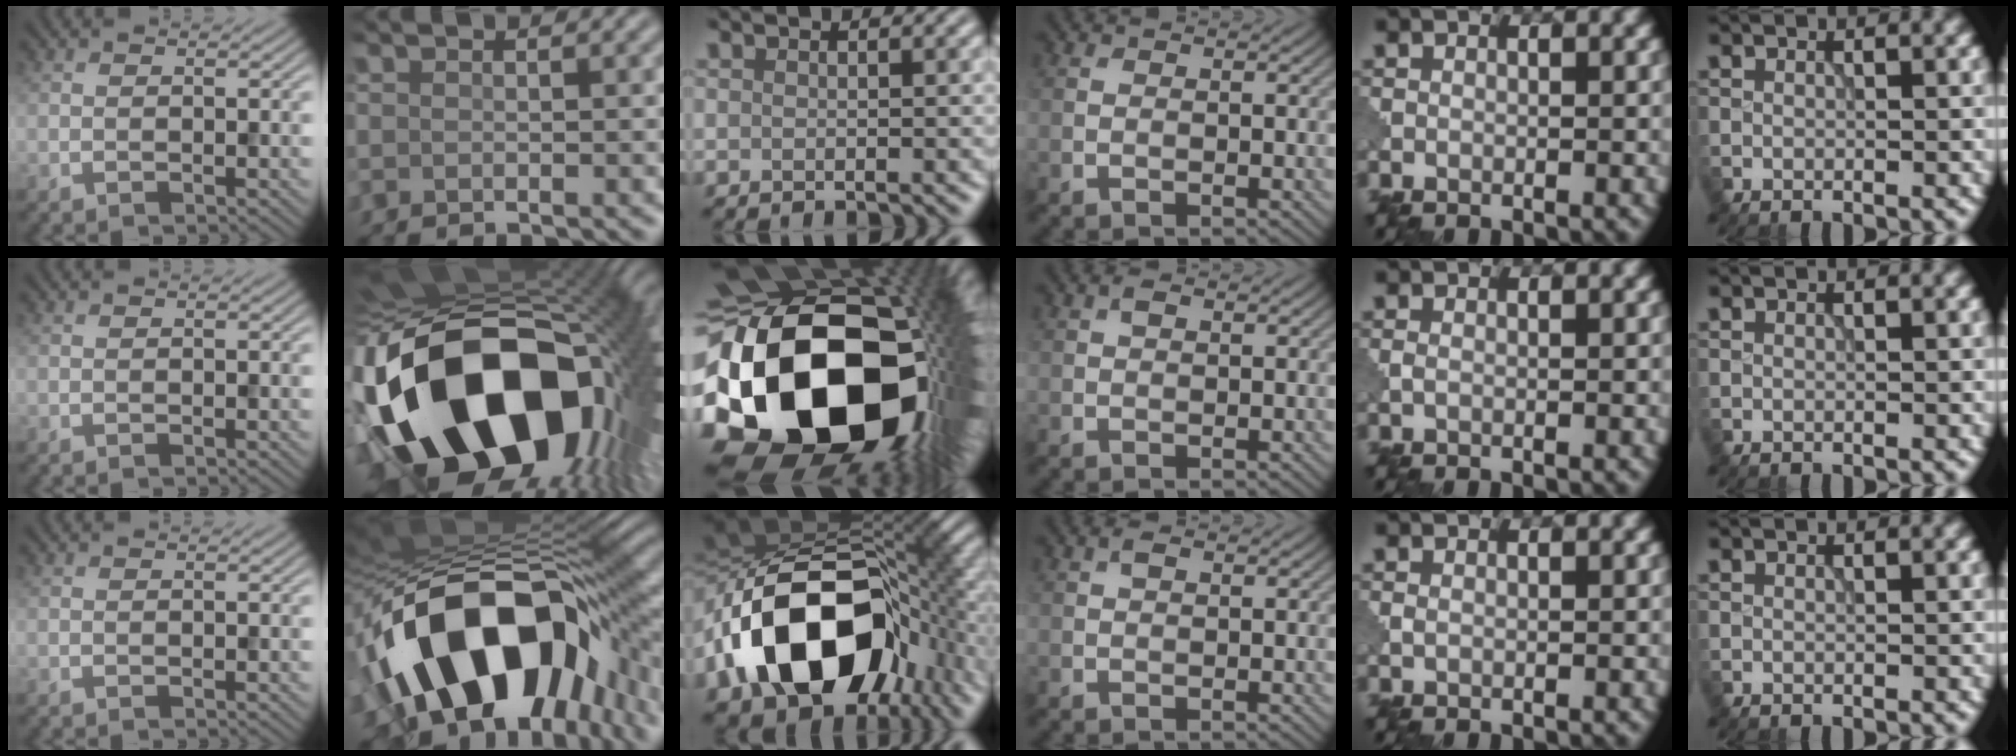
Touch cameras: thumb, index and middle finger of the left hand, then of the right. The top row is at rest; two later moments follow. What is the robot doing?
{"motion": "disassemble", "object": "puzzle pieces"}